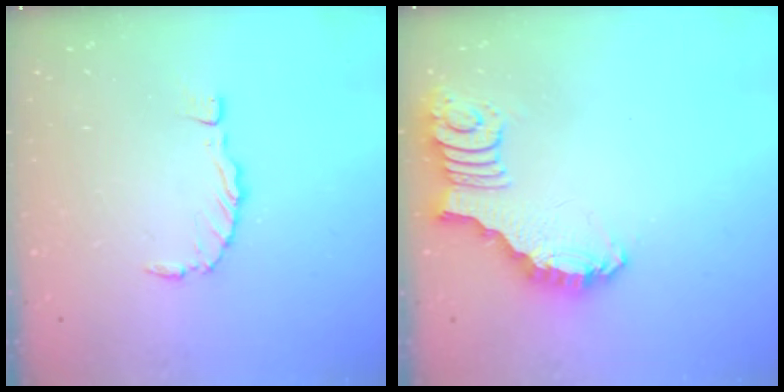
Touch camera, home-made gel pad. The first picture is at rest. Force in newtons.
{"total": 2.6, "press": 2.6, "slide": 0.3}